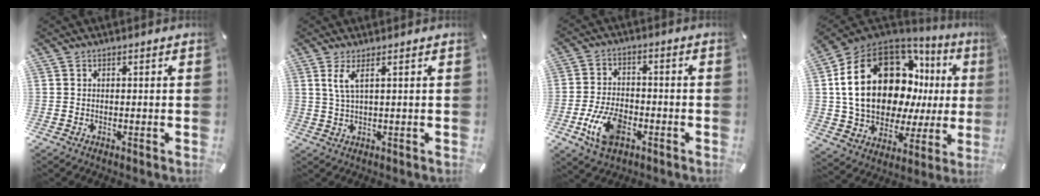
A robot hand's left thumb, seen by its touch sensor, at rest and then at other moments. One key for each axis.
{"total": 3.8, "fx": 1.6, "fy": 0.4, "fz": 3.4, "tx": -0.072, "ty": -0.002, "tz": 0.027}
{"total": 10.0, "fx": -4.2, "fy": 5.9, "fz": 6.9, "tx": -0.149, "ty": 0.011, "tz": -0.074}
{"total": 26.5, "fx": 7.2, "fy": 16.9, "fz": 19.0, "tx": -0.354, "ty": -0.044, "tz": 0.144}